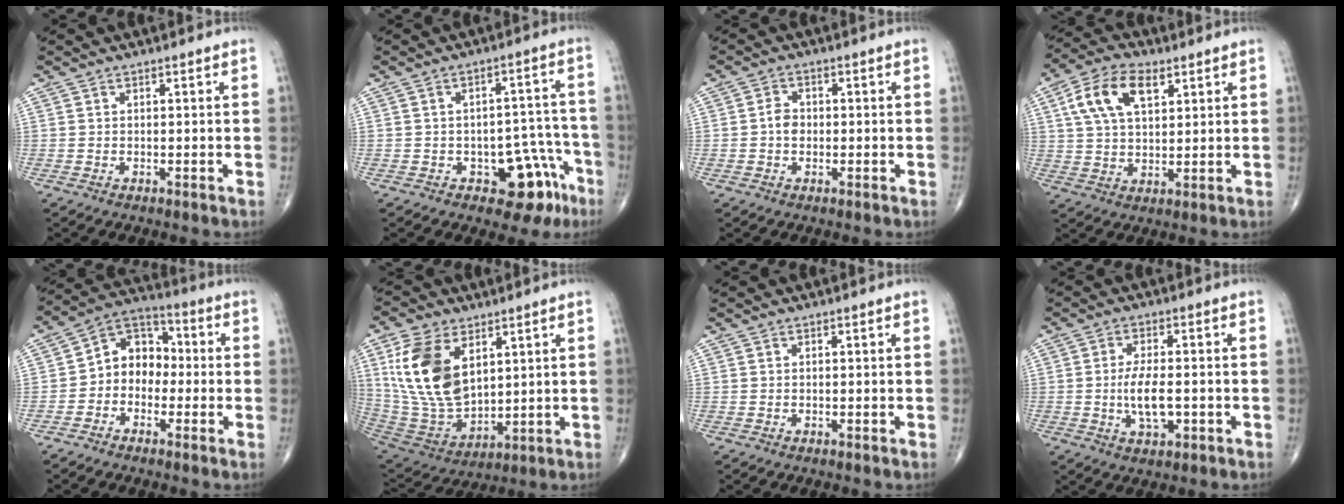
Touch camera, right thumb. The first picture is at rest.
{"total": 10.6, "force": [-5.5, 5.9, 6.9], "torque": [-0.033, 0.046, -0.064]}
{"total": 3.0, "force": [-0.2, 2.4, 1.9], "torque": [-0.024, 0.009, -0.010]}
{"total": 11.5, "force": [4.6, 6.3, 8.4], "torque": [-0.149, 0.001, 0.085]}
{"total": 9.4, "force": [-1.3, 7.6, 5.4], "torque": [-0.049, 0.041, -0.043]}
{"total": 18.1, "force": [6.1, 10.7, 13.3], "torque": [-0.248, -0.028, 0.131]}
{"total": 0.0}
{"total": 6.6, "force": [-1.1, 2.9, 5.9], "torque": [-0.109, -0.002, -0.018]}